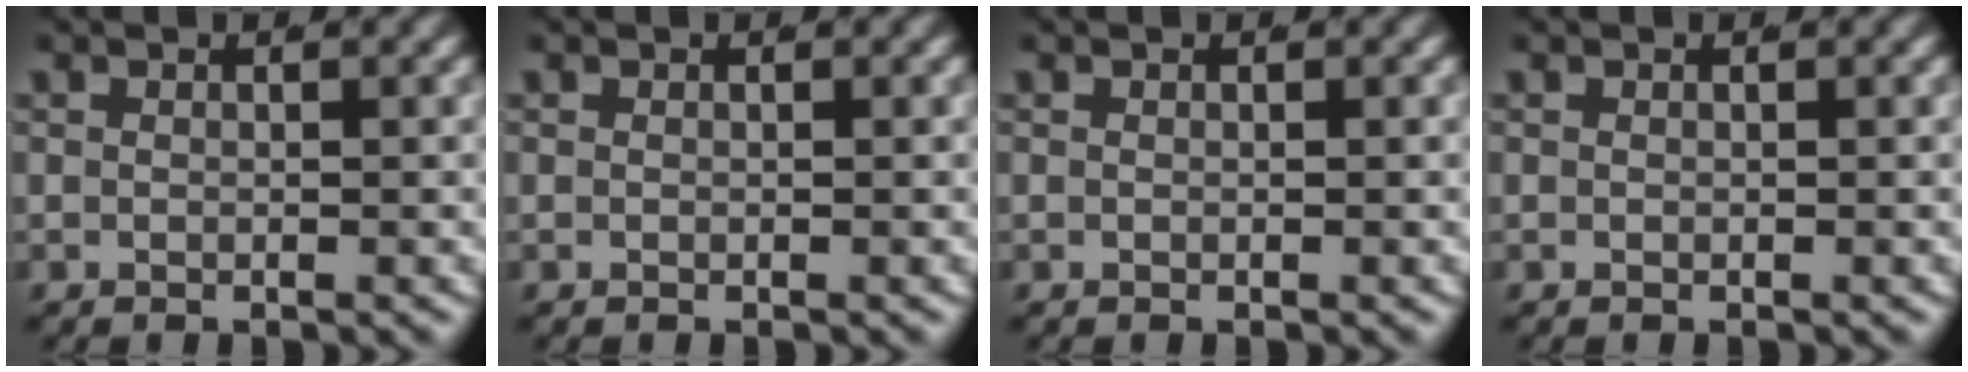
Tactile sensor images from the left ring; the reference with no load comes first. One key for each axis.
{"total": 0.0}
{"total": 0.0}
{"total": 0.0}